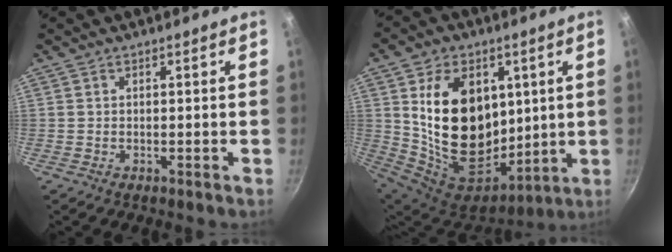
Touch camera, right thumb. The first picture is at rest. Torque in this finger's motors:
{"motor_torque": [0.17, 4.84, 2.77, 0.00, 0.71]}